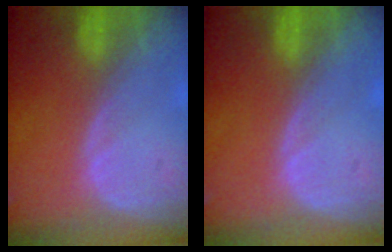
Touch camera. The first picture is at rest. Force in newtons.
{"total": 0.0}